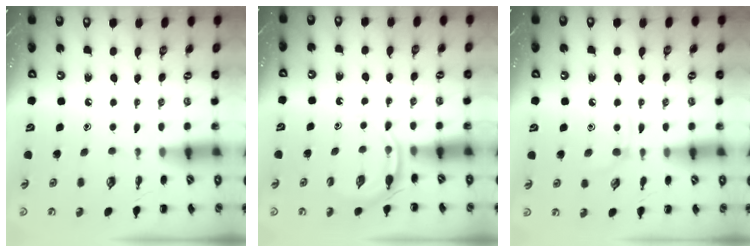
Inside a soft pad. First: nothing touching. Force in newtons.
{"total": 3.1, "press": 2.9, "slide": 1.1}
{"total": 2.8, "press": 2.7, "slide": 0.9}